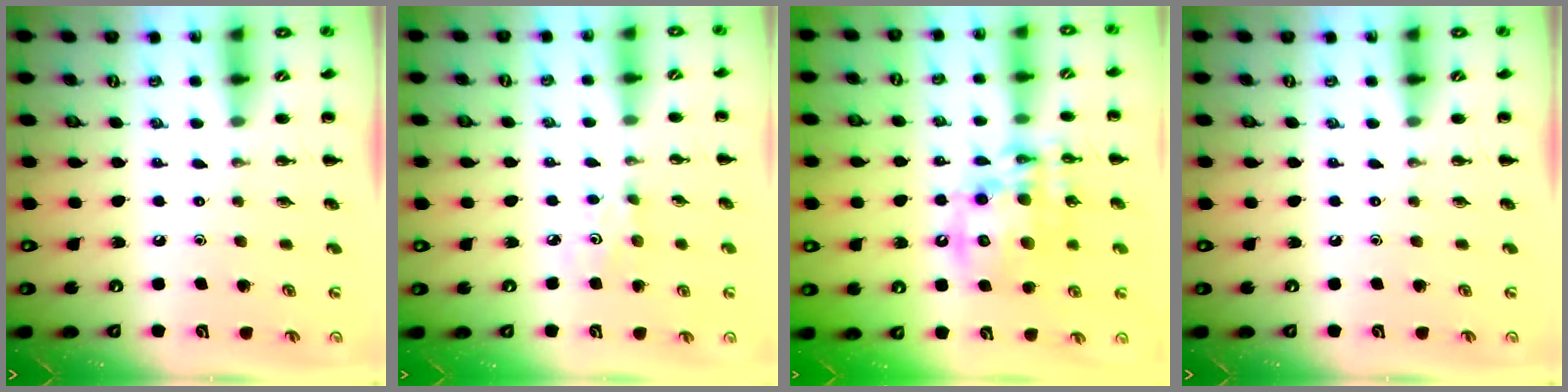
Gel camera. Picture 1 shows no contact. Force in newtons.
{"total": 2.7, "press": 2.7, "slide": 0.5}
{"total": 15.0, "press": 14.7, "slide": 3.0}
{"total": 0.0}